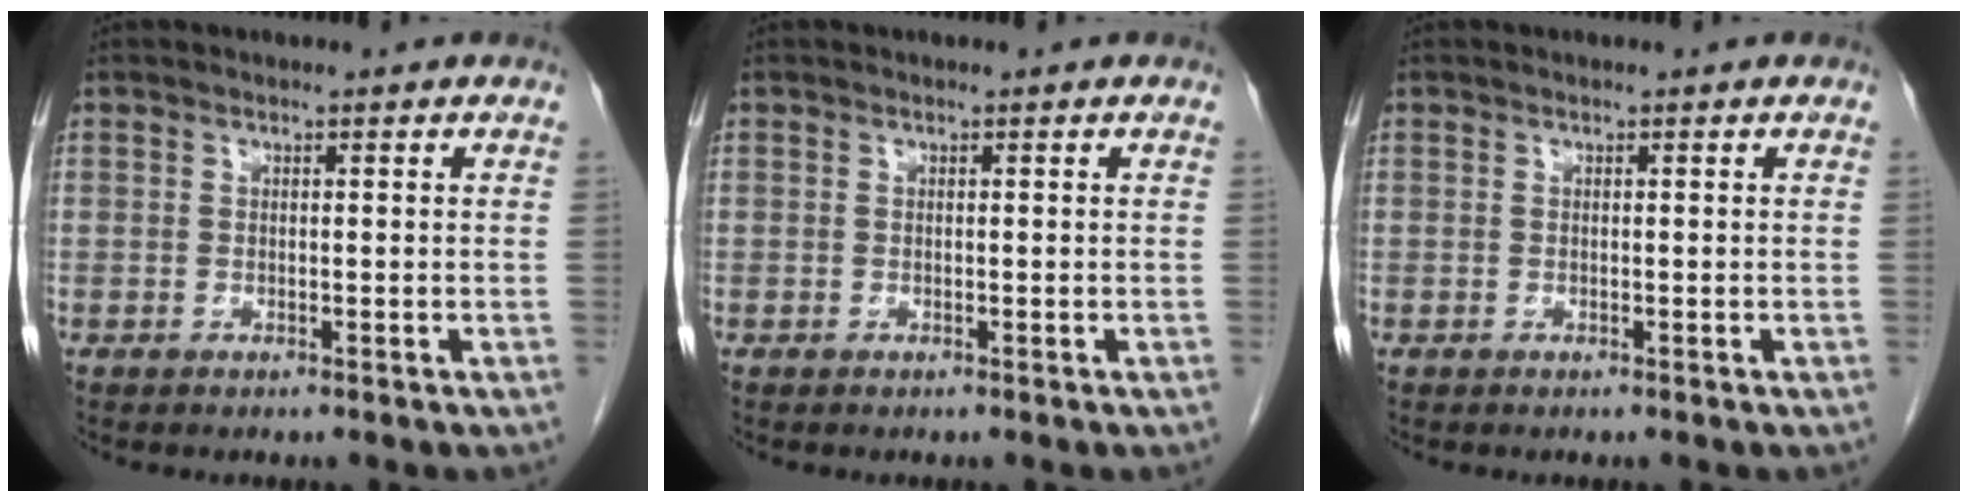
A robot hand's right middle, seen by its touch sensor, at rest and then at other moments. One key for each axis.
{"total": 0.0}
{"total": 0.0}